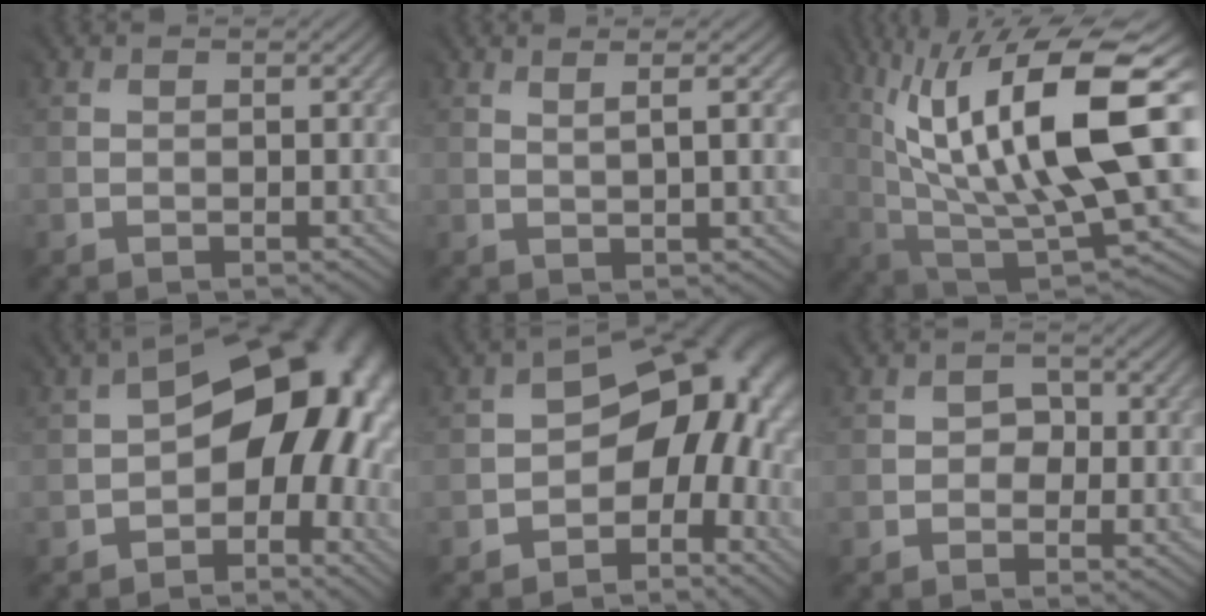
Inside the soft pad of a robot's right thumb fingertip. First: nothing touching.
{"total": 1.8, "force": [1.2, -0.4, 1.3], "torque": [-0.014, 0.015, 0.021]}
{"total": 16.3, "force": [4.5, 4.8, 14.9], "torque": [-0.259, 0.017, 0.091]}
{"total": 12.2, "force": [-1.3, 8.0, 9.2], "torque": [-0.102, 0.000, -0.020]}
{"total": 9.5, "force": [-2.7, 6.3, 6.6], "torque": [-0.063, 0.003, -0.048]}
{"total": 1.3, "force": [-0.4, 1.2, -0.4], "torque": [0.010, -0.003, -0.008]}